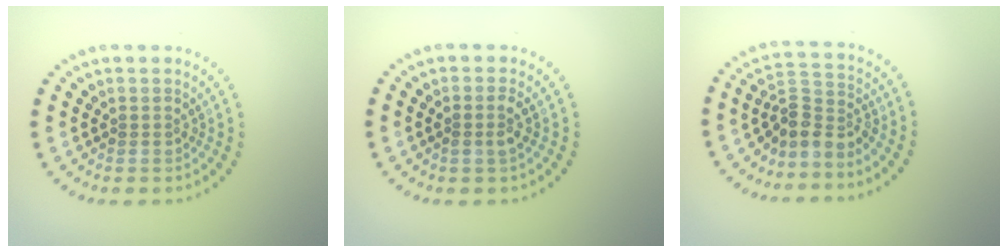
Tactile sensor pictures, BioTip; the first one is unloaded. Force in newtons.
{"total": 1.2, "press": 1.1, "slide": 0.6}
{"total": 3.2, "press": 2.3, "slide": 2.3}